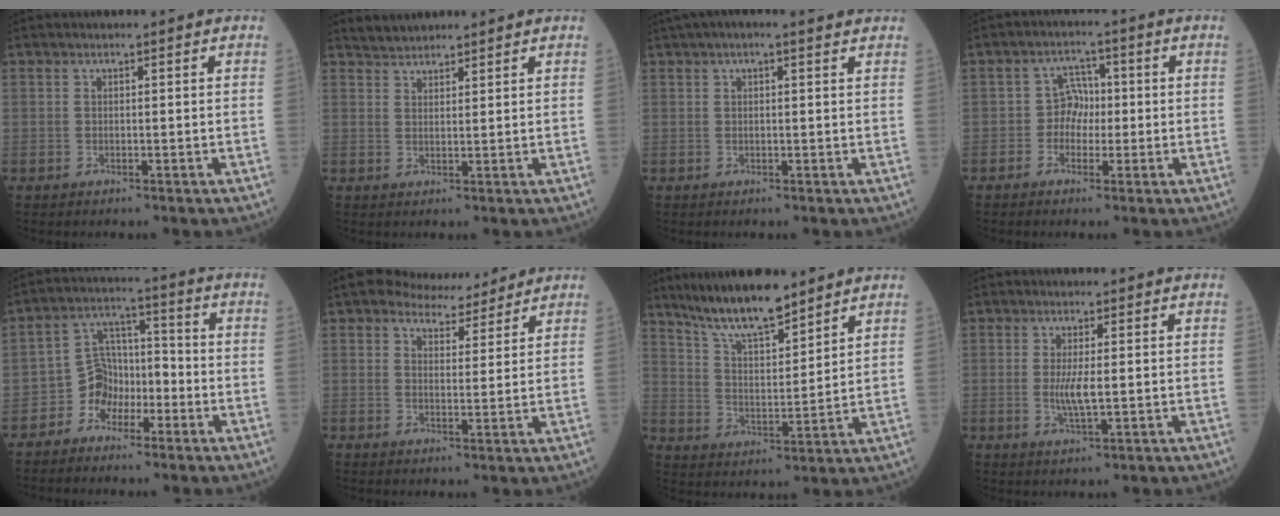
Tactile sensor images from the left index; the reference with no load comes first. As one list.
[{"total": 2.8, "force": [2.8, 0.6, 0.1], "torque": [-0.010, 0.019, 0.053]}, {"total": 5.1, "force": [3.8, 1.0, 3.2], "torque": [-0.057, 0.037, 0.053]}, {"total": 3.6, "force": [-0.6, 3.1, 1.7], "torque": [-0.024, 0.011, -0.020]}, {"total": 6.0, "force": [-3.4, 4.6, 1.8], "torque": [-0.026, 0.018, -0.066]}, {"total": 5.9, "force": [5.4, 2.2, 1.2], "torque": [-0.023, 0.011, 0.081]}, {"total": 11.3, "force": [9.5, 2.0, 5.8], "torque": [-0.112, 0.003, 0.175]}, {"total": 3.6, "force": [-0.1, 0.7, 3.5], "torque": [-0.076, -0.007, -0.001]}]